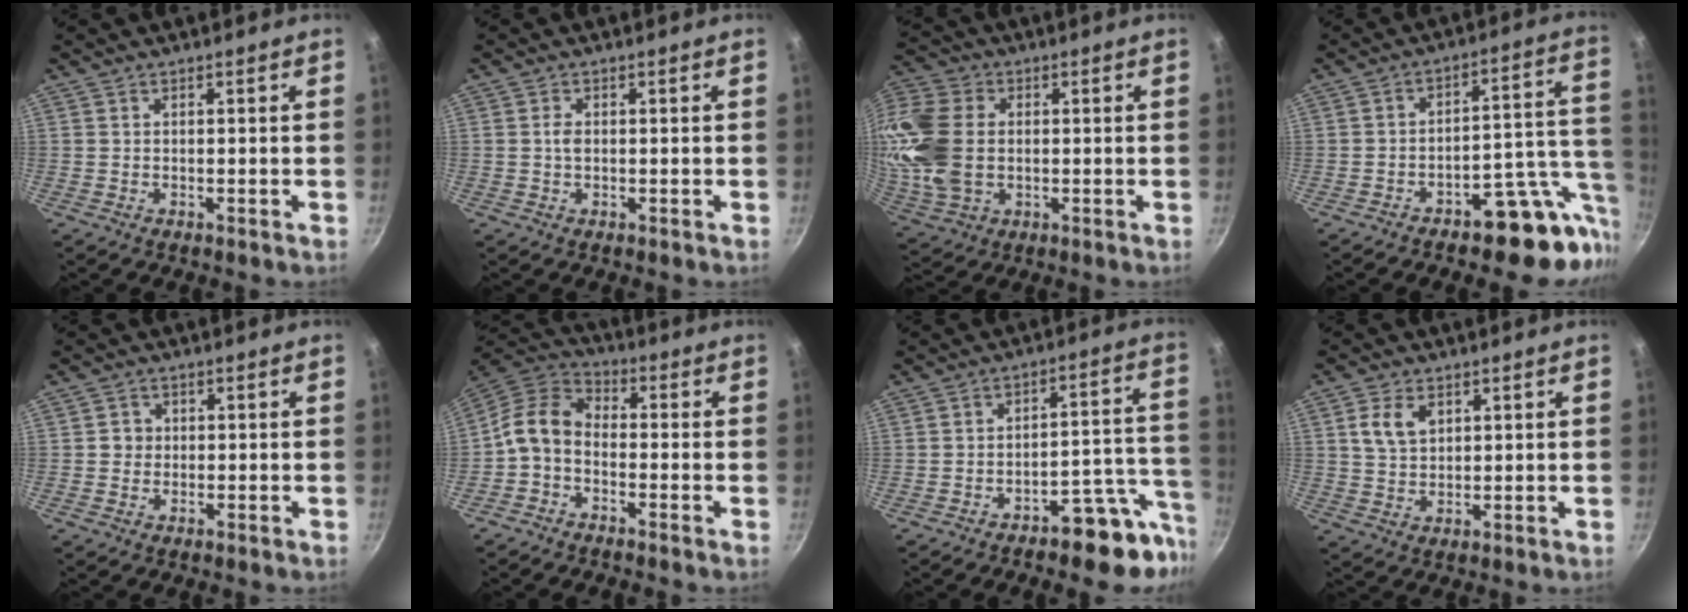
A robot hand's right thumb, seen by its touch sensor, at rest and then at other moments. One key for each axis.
{"total": 1.7, "fx": 0.0, "fy": 1.1, "fz": 1.4, "tx": -0.026, "ty": 0.001, "tz": 0.000}
{"total": 20.0, "fx": 0.8, "fy": 14.1, "fz": 14.1, "tx": -0.348, "ty": 0.005, "tz": 0.023}
{"total": 16.3, "fx": -9.1, "fy": 6.3, "fz": 11.9, "tx": -0.070, "ty": 0.102, "tz": -0.117}
{"total": 2.3, "fx": 0.0, "fy": 2.2, "fz": 0.8, "tx": 0.003, "ty": 0.006, "tz": -0.002}
{"total": 8.8, "fx": -2.2, "fy": 6.1, "fz": 5.9, "tx": -0.110, "ty": 0.041, "tz": -0.061}
{"total": 12.5, "fx": -8.6, "fy": 4.4, "fz": 7.9, "tx": -0.054, "ty": 0.100, "tz": -0.119}
{"total": 5.9, "fx": 2.2, "fy": 3.9, "fz": 3.9, "tx": -0.063, "ty": -0.008, "tz": 0.045}